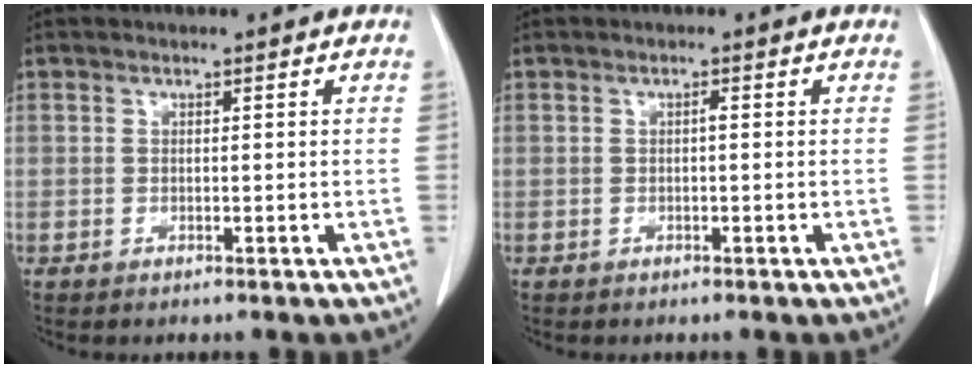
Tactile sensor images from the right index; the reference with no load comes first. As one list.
[{"total": 0.6, "force": [0.0, 0.1, 0.6], "torque": [-0.010, 0.002, 0.000]}]